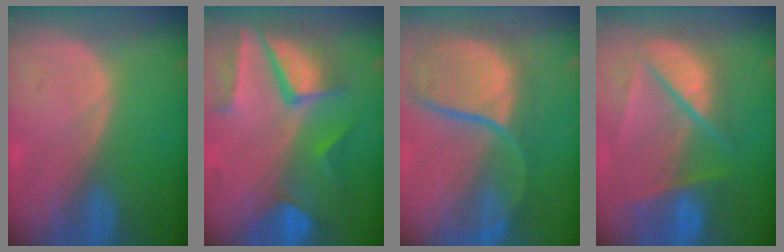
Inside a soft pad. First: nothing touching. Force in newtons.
{"total": 10.4, "press": 8.8, "slide": 5.5}
{"total": 11.9, "press": 9.9, "slide": 6.6}
{"total": 9.5, "press": 8.2, "slide": 4.7}